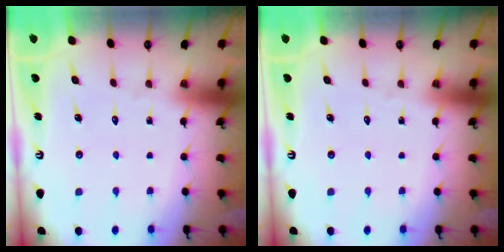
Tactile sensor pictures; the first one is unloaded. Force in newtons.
{"total": 0.0}